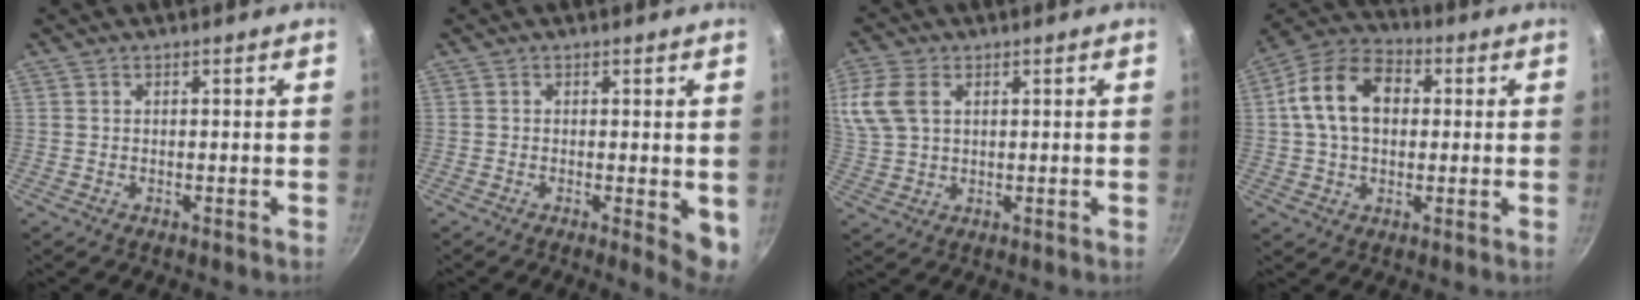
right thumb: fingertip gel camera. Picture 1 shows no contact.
{"total": 4.9, "force": [-0.5, 1.7, 4.5], "torque": [-0.049, -0.007, -0.005]}
{"total": 8.5, "force": [2.8, 5.6, 5.8], "torque": [-0.129, 0.006, 0.055]}
{"total": 13.4, "force": [1.9, 9.4, 9.4], "torque": [-0.139, 0.025, 0.015]}